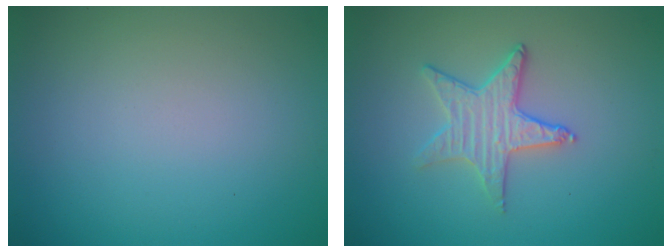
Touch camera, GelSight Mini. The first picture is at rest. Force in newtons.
{"total": 2.8, "press": 2.7, "slide": 0.7}